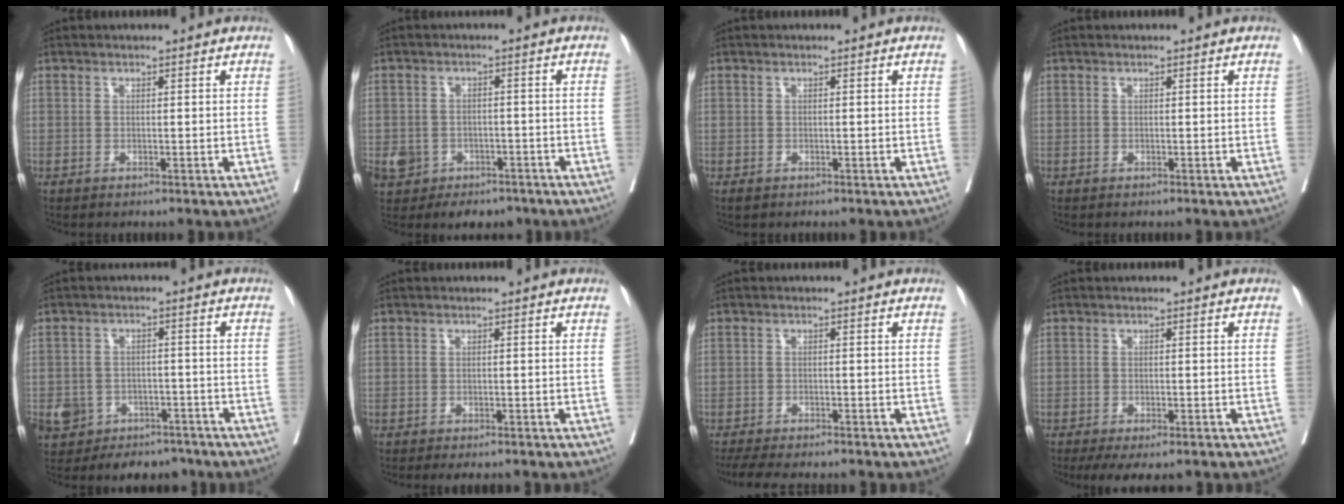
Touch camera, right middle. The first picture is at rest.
{"total": 9.5, "force": [-5.0, 7.4, 3.2], "torque": [-0.070, 0.013, -0.065]}
{"total": 0.8, "force": [-0.5, 0.5, 0.4], "torque": [-0.006, 0.000, -0.002]}
{"total": 0.0}
{"total": 10.4, "force": [-6.2, 7.9, 3.0], "torque": [-0.066, 0.015, -0.085]}
{"total": 3.0, "force": [-2.6, 1.1, 1.1], "torque": [-0.005, -0.003, -0.032]}
{"total": 10.1, "force": [-8.8, 2.1, 4.5], "torque": [-0.066, -0.010, -0.121]}
{"total": 6.8, "force": [-5.2, 2.1, 3.8], "torque": [-0.045, -0.008, -0.074]}